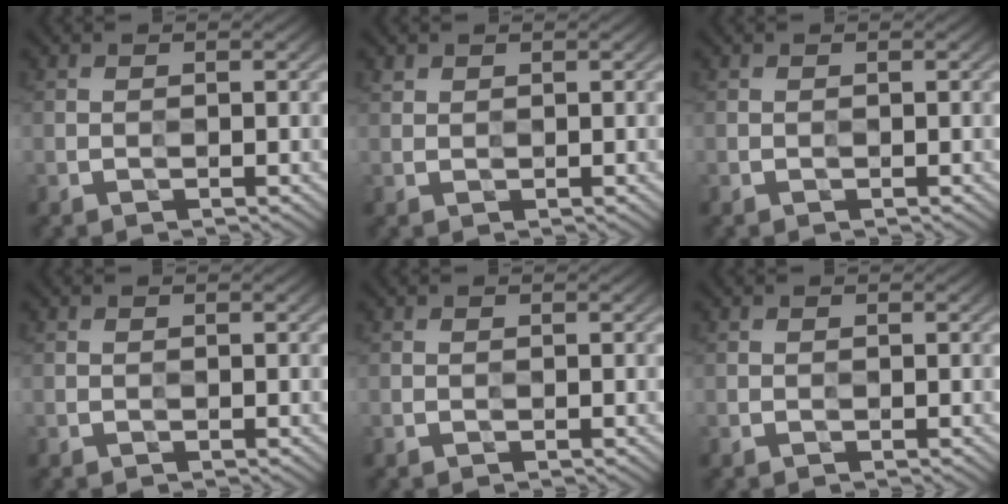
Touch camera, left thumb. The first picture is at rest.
{"total": 1.2, "force": [1.0, 0.5, -0.3], "torque": [0.002, 0.002, 0.021]}
{"total": 0.0}
{"total": 0.0}
{"total": 0.0}
{"total": 0.0}